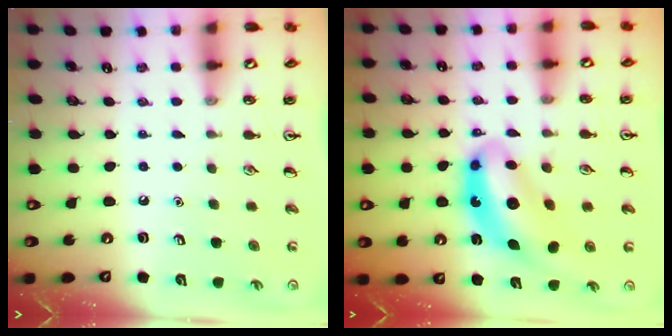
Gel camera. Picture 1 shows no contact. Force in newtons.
{"total": 11.5, "press": 10.8, "slide": 3.7}